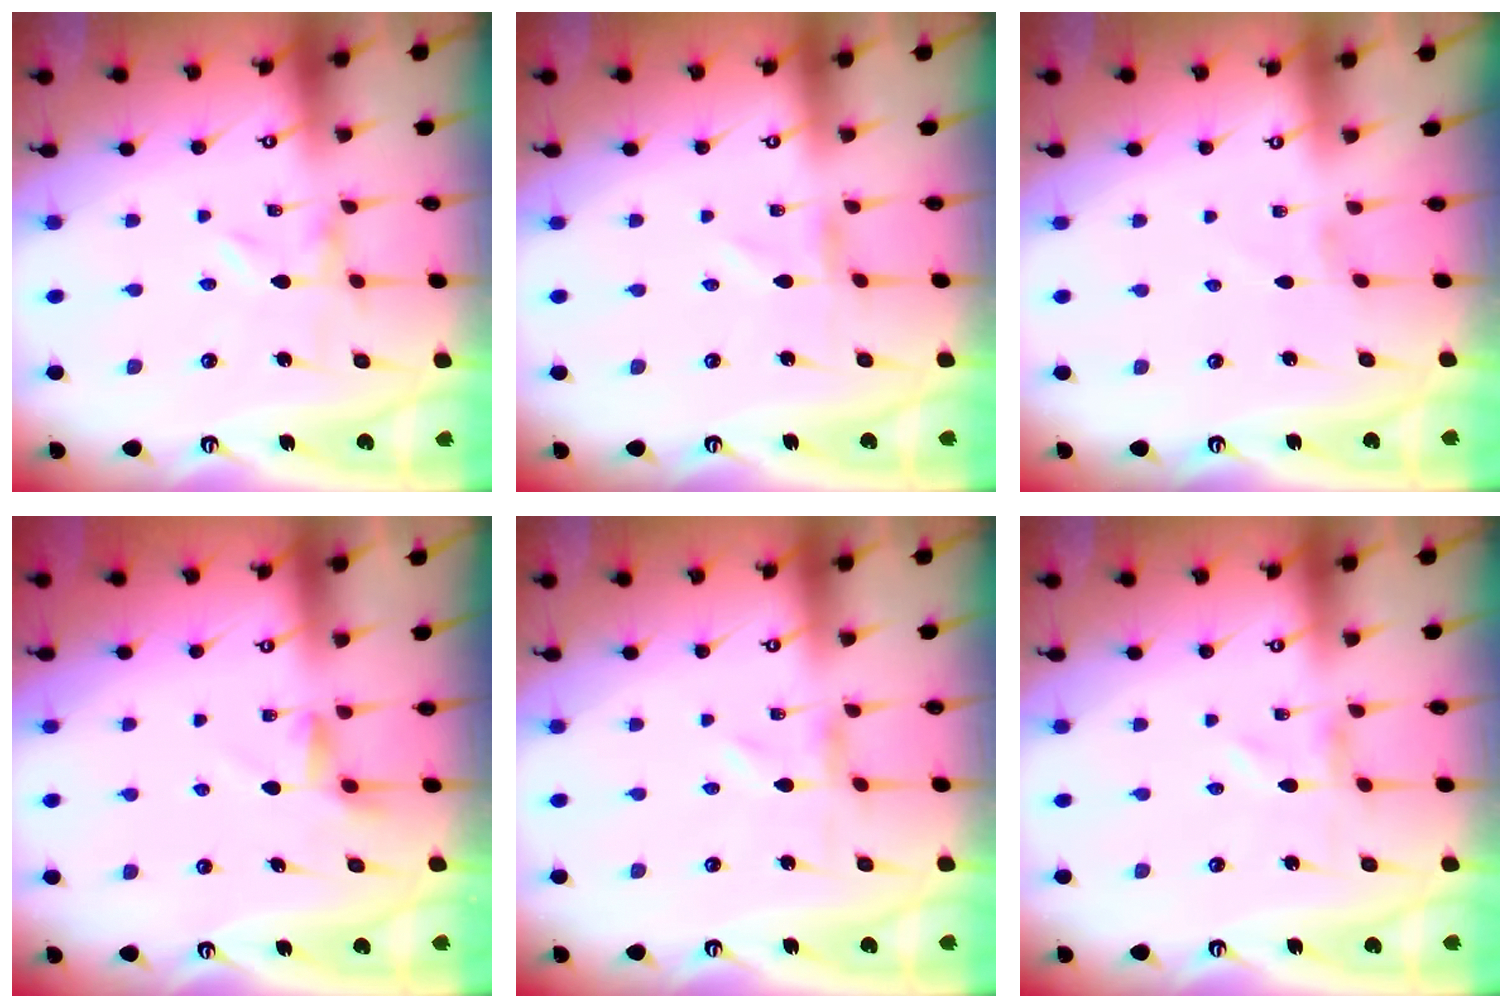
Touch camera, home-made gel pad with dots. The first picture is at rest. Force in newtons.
{"total": 0.0}
{"total": 0.0}
{"total": 2.5, "press": 2.4, "slide": 0.3}
{"total": 0.0}
{"total": 0.0}